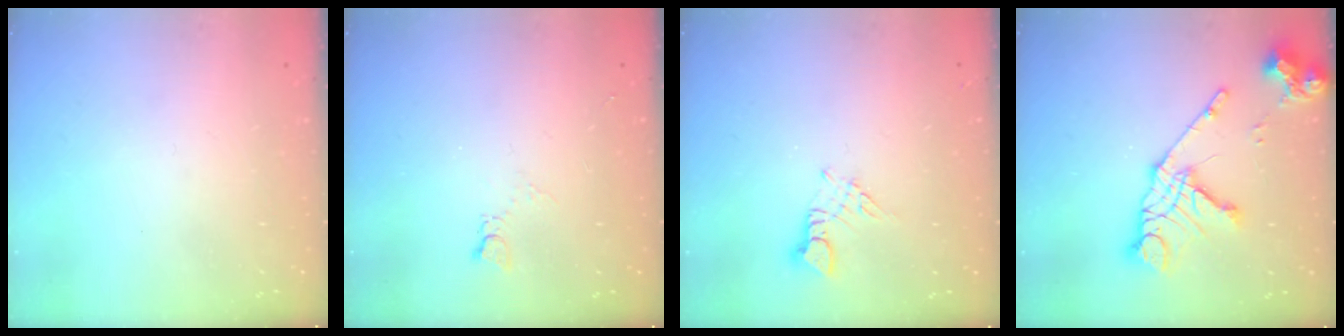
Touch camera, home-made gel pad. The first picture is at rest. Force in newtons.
{"total": 2.1, "press": 2.1, "slide": 0.3}
{"total": 2.9, "press": 2.9, "slide": 0.3}
{"total": 15.1, "press": 15.1, "slide": 1.6}